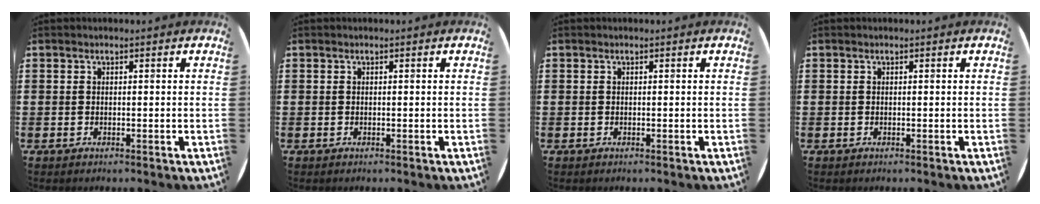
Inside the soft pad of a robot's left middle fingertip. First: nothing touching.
{"total": 0.0}
{"total": 0.0}
{"total": 0.0}